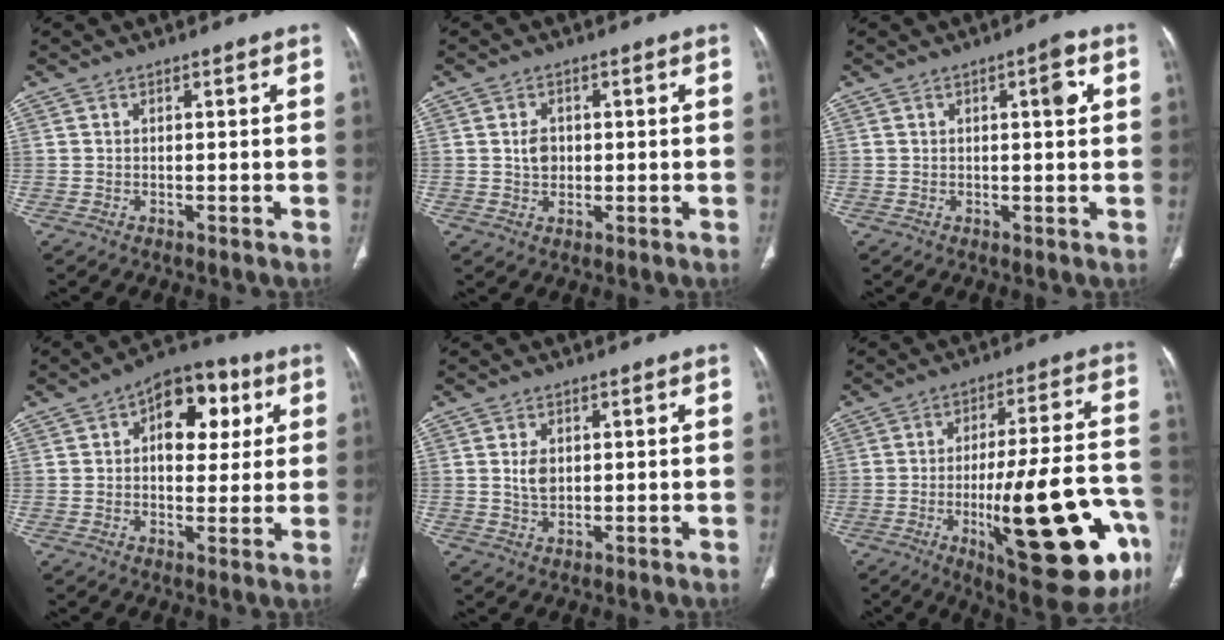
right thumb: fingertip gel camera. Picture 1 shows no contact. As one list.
[{"total": 3.2, "force": [0.2, 2.5, 2.0], "torque": [-0.026, 0.002, 0.005]}, {"total": 3.7, "force": [0.9, 1.2, 3.4], "torque": [-0.046, 0.002, 0.010]}, {"total": 12.8, "force": [3.6, 8.0, 9.3], "torque": [-0.085, 0.010, 0.047]}, {"total": 3.4, "force": [0.6, 2.2, 2.5], "torque": [-0.040, -0.006, 0.016]}, {"total": 25.7, "force": [-8.6, 7.0, 23.2], "torque": [-0.301, 0.019, -0.108]}]